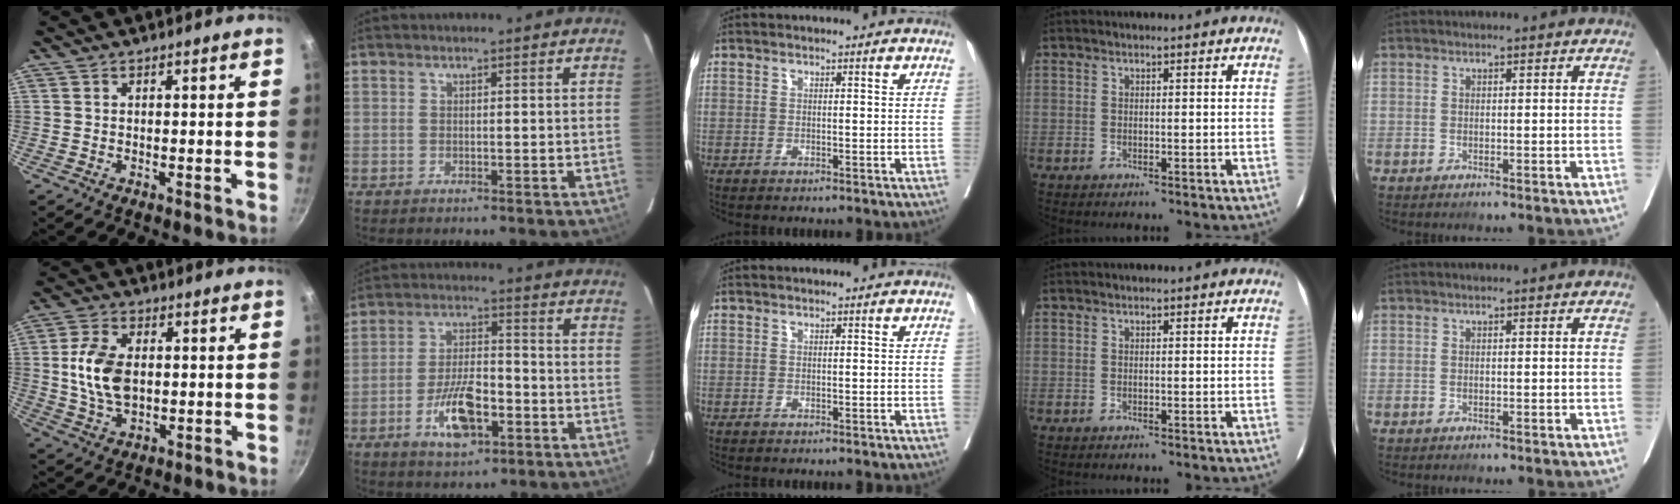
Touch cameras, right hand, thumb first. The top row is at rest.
{"thumb": {"total": 10.7, "force": [0.5, 6.6, 8.4], "torque": [-0.163, 0.002, 0.016]}, "index": {"total": 9.5, "force": [-4.0, 3.6, 7.8], "torque": [-0.151, 0.003, -0.068]}}